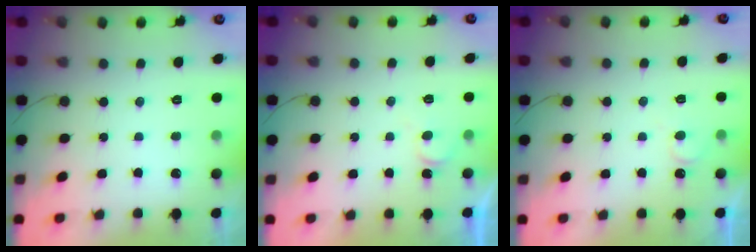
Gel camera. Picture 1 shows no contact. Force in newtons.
{"total": 5.9, "press": 5.9, "slide": 0.6}
{"total": 4.2, "press": 4.2, "slide": 0.4}